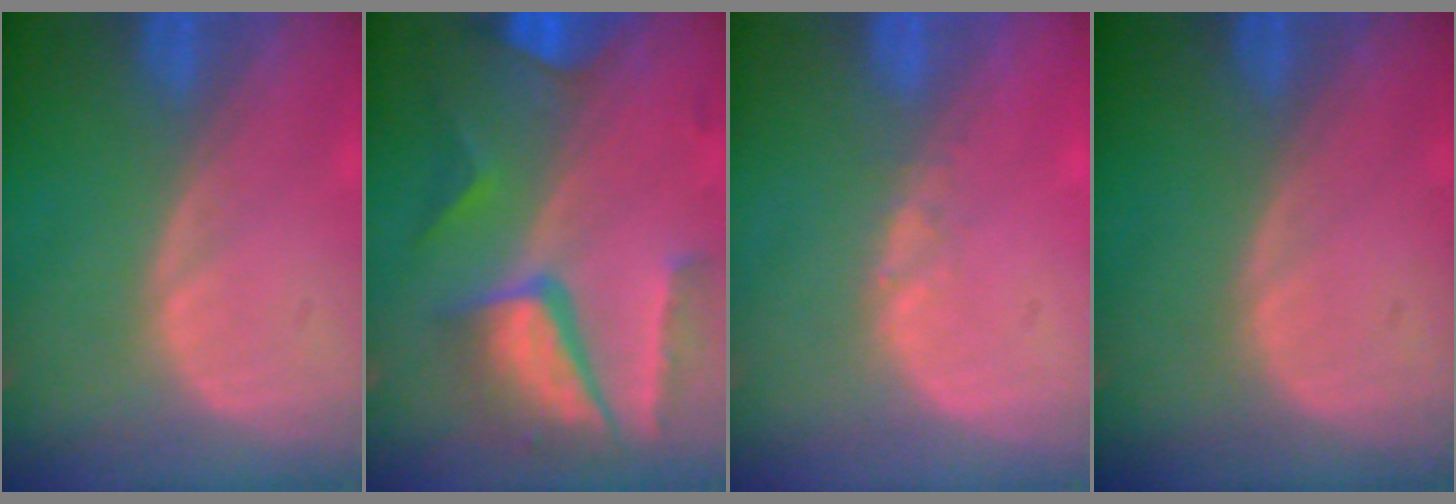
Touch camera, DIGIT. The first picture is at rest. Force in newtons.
{"total": 10.4, "press": 8.8, "slide": 5.5}
{"total": 0.9, "press": 0.8, "slide": 0.5}
{"total": 0.0}